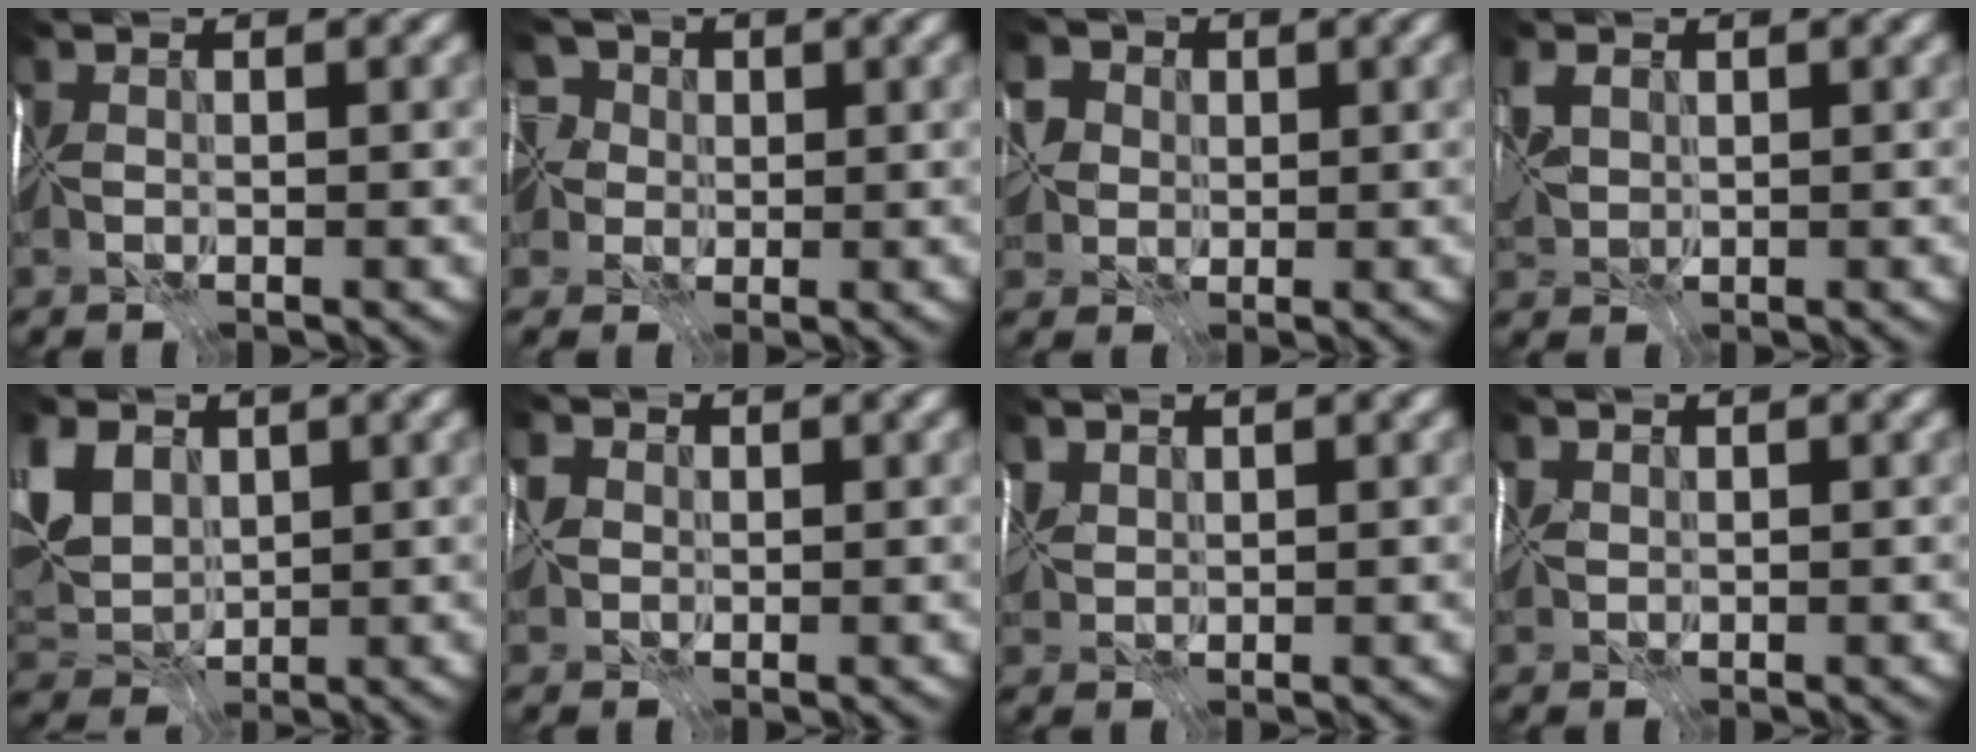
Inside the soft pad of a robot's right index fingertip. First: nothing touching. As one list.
[{"total": 5.8, "force": [2.3, 4.5, 2.9], "torque": [-0.034, 0.023, 0.009]}, {"total": 6.1, "force": [2.1, 4.9, 3.0], "torque": [-0.051, 0.019, 0.018]}, {"total": 1.6, "force": [1.0, 0.8, 1.0], "torque": [-0.021, 0.000, 0.021]}, {"total": 5.6, "force": [2.3, 3.8, 3.4], "torque": [-0.090, 0.006, 0.046]}, {"total": 1.7, "force": [0.1, 1.5, 0.6], "torque": [-0.011, 0.004, 0.001]}, {"total": 1.3, "force": [1.3, 0.2, -0.1], "torque": [0.005, 0.001, 0.026]}, {"total": 1.1, "force": [0.9, -0.2, -0.5], "torque": [0.016, 0.003, 0.019]}]